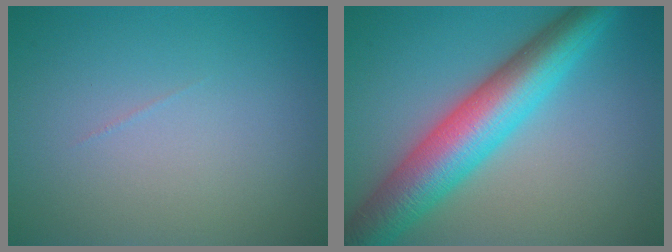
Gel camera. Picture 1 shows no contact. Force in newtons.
{"total": 9.2, "press": 9.2, "slide": 0.3}